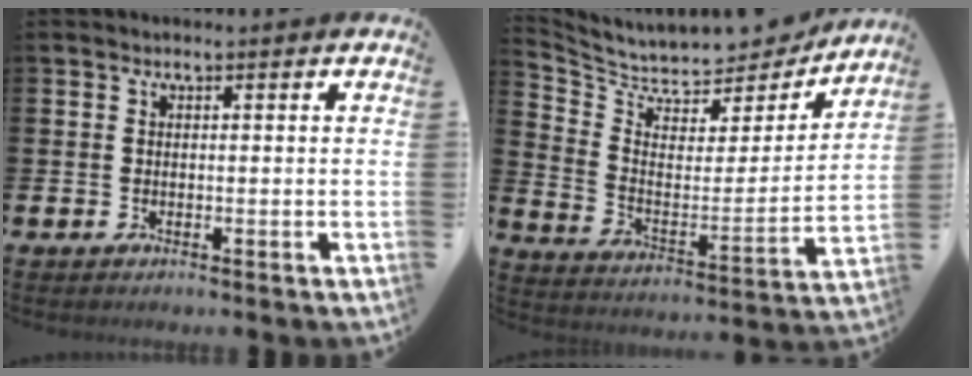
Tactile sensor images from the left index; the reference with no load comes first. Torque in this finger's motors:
{"motor_torque": [1.01, -1.13, 0.14, 0.02]}